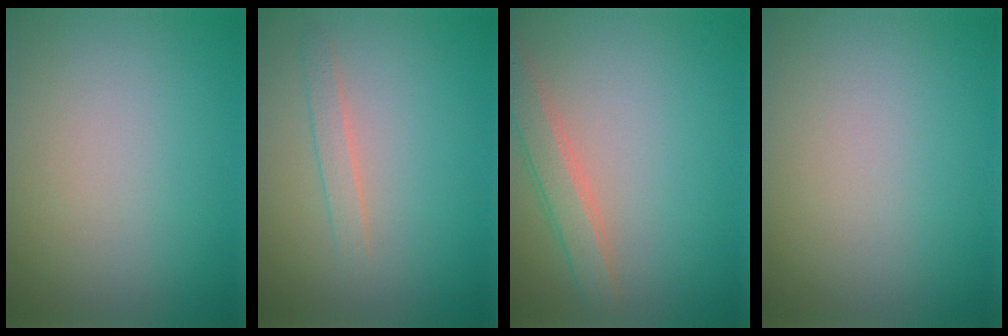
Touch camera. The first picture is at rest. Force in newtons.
{"total": 1.4, "press": 1.4, "slide": 0.1}
{"total": 2.9, "press": 2.9, "slide": 0.2}
{"total": 0.0}